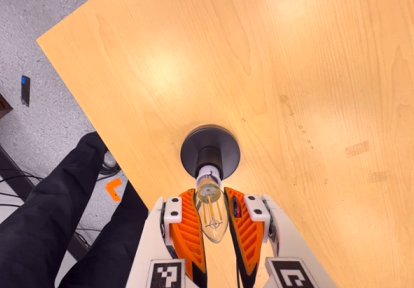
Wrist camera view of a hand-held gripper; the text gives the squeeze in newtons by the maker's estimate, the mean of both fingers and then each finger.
{"total": 22.5, "left": 23.5, "right": 21.6}